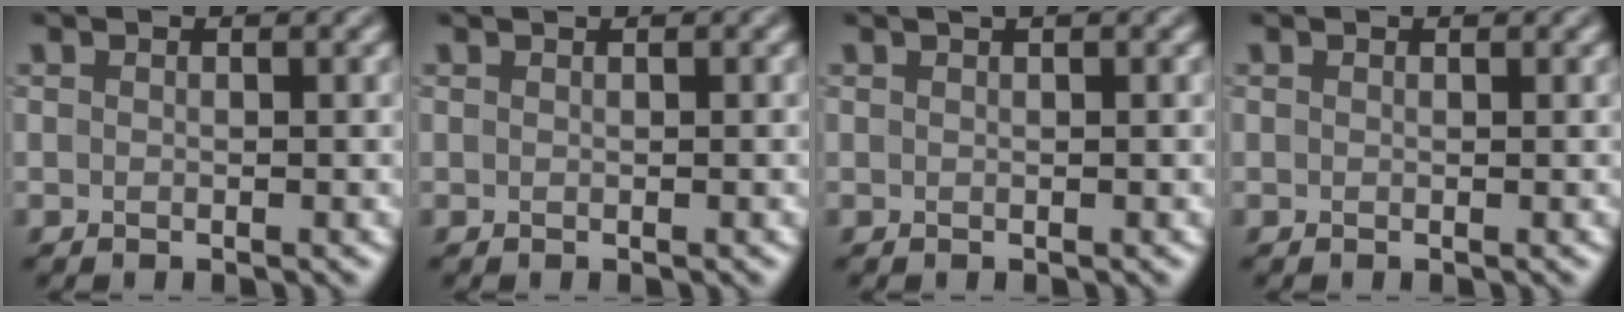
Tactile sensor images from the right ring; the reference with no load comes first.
{"total": 0.7, "force": [0.5, 0.2, 0.5], "torque": [-0.009, 0.002, 0.004]}
{"total": 1.1, "force": [0.7, 0.3, 0.8], "torque": [-0.008, 0.003, 0.005]}
{"total": 0.0}